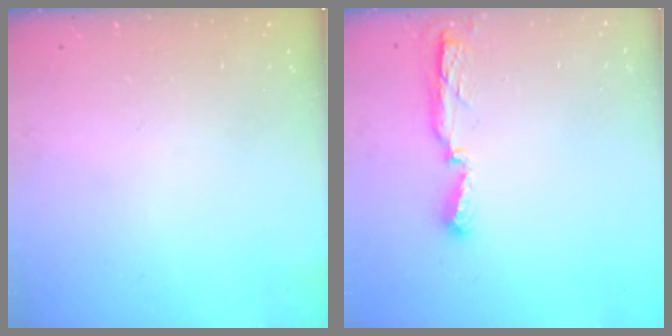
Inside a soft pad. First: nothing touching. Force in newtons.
{"total": 9.5, "press": 7.8, "slide": 5.5}